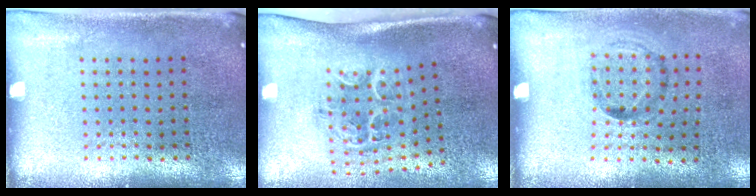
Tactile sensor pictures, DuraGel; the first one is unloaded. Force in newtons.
{"total": 1.4, "press": 1.3, "slide": 0.7}
{"total": 1.3, "press": 0.7, "slide": 1.0}